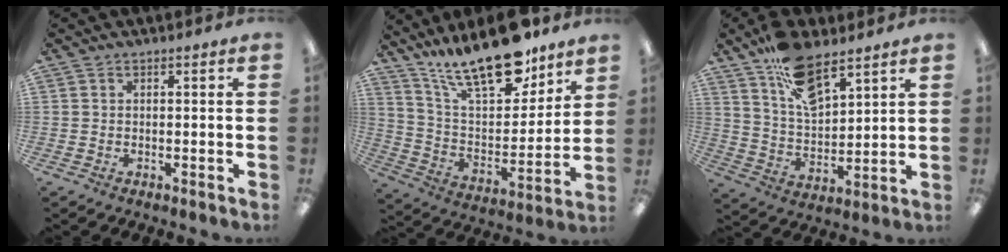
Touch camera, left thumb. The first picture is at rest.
{"total": 21.9, "force": [16.9, 7.4, 11.9], "torque": [-0.204, -0.107, 0.292]}
{"total": 8.9, "force": [6.1, 3.9, 5.2], "torque": [-0.086, -0.027, 0.106]}